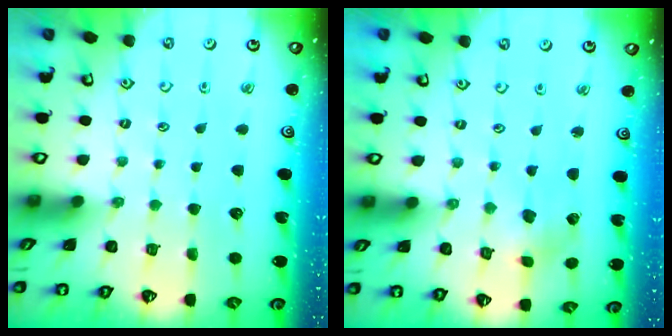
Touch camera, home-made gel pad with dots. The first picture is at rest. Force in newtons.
{"total": 3.1, "press": 3.0, "slide": 0.4}